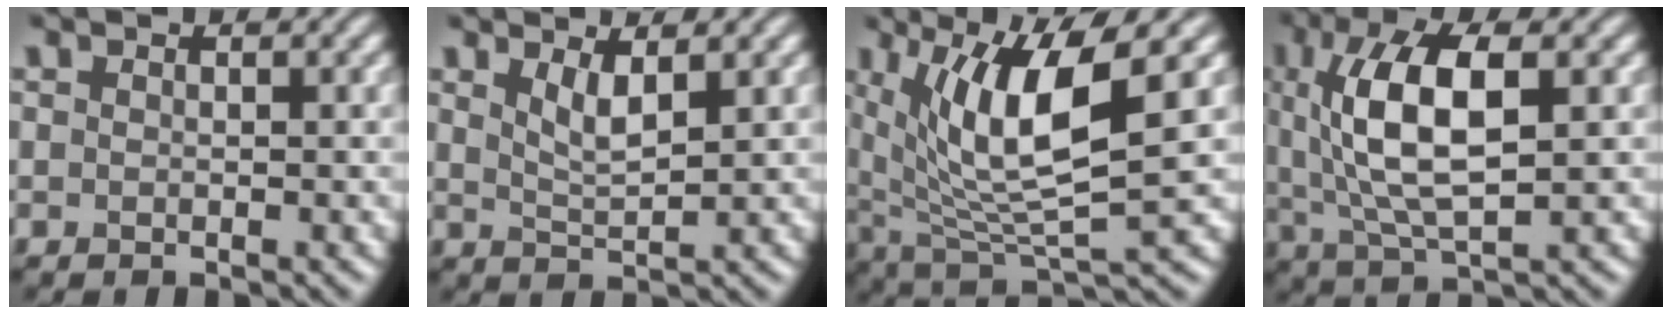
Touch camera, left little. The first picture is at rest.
{"total": 2.2, "force": [1.3, 0.5, 1.7], "torque": [-0.034, -0.007, 0.027]}
{"total": 9.5, "force": [2.9, 2.6, 8.7], "torque": [-0.161, -0.008, 0.059]}
{"total": 8.8, "force": [1.6, 3.4, 7.9], "torque": [-0.154, 0.006, 0.027]}